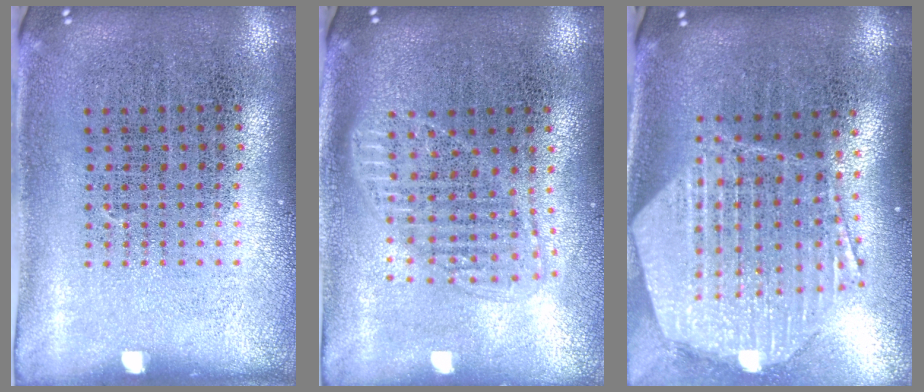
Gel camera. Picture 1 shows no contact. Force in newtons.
{"total": 1.6, "press": 1.3, "slide": 0.8}
{"total": 2.5, "press": 2.1, "slide": 1.4}